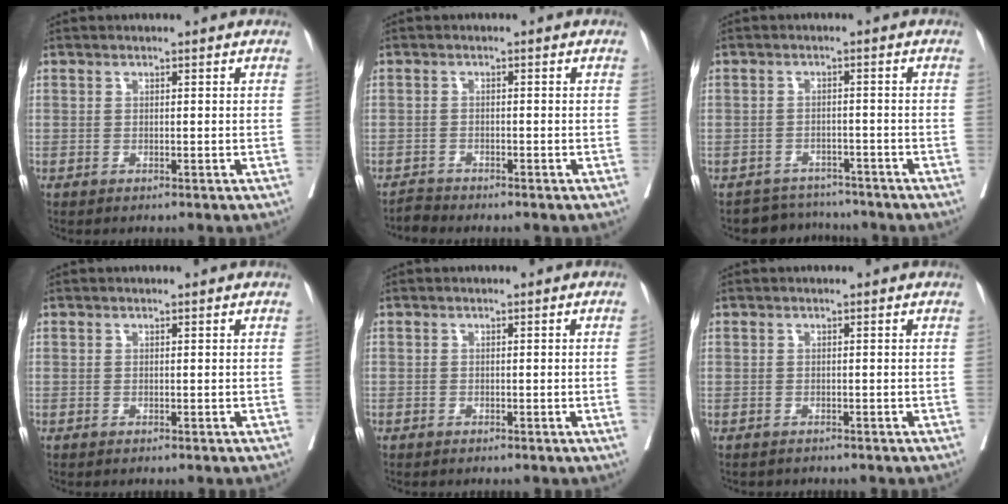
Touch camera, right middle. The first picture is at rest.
{"total": 1.5, "force": [-1.4, 0.0, -0.4], "torque": [0.009, -0.008, -0.028]}
{"total": 4.7, "force": [-4.2, 1.5, -1.1], "torque": [0.023, 0.016, -0.063]}
{"total": 0.0}
{"total": 0.7, "force": [-0.2, 0.0, 0.6], "torque": [-0.007, 0.001, -0.005]}
{"total": 1.2, "force": [-1.0, 0.7, -0.2], "torque": [-0.009, 0.000, -0.018]}